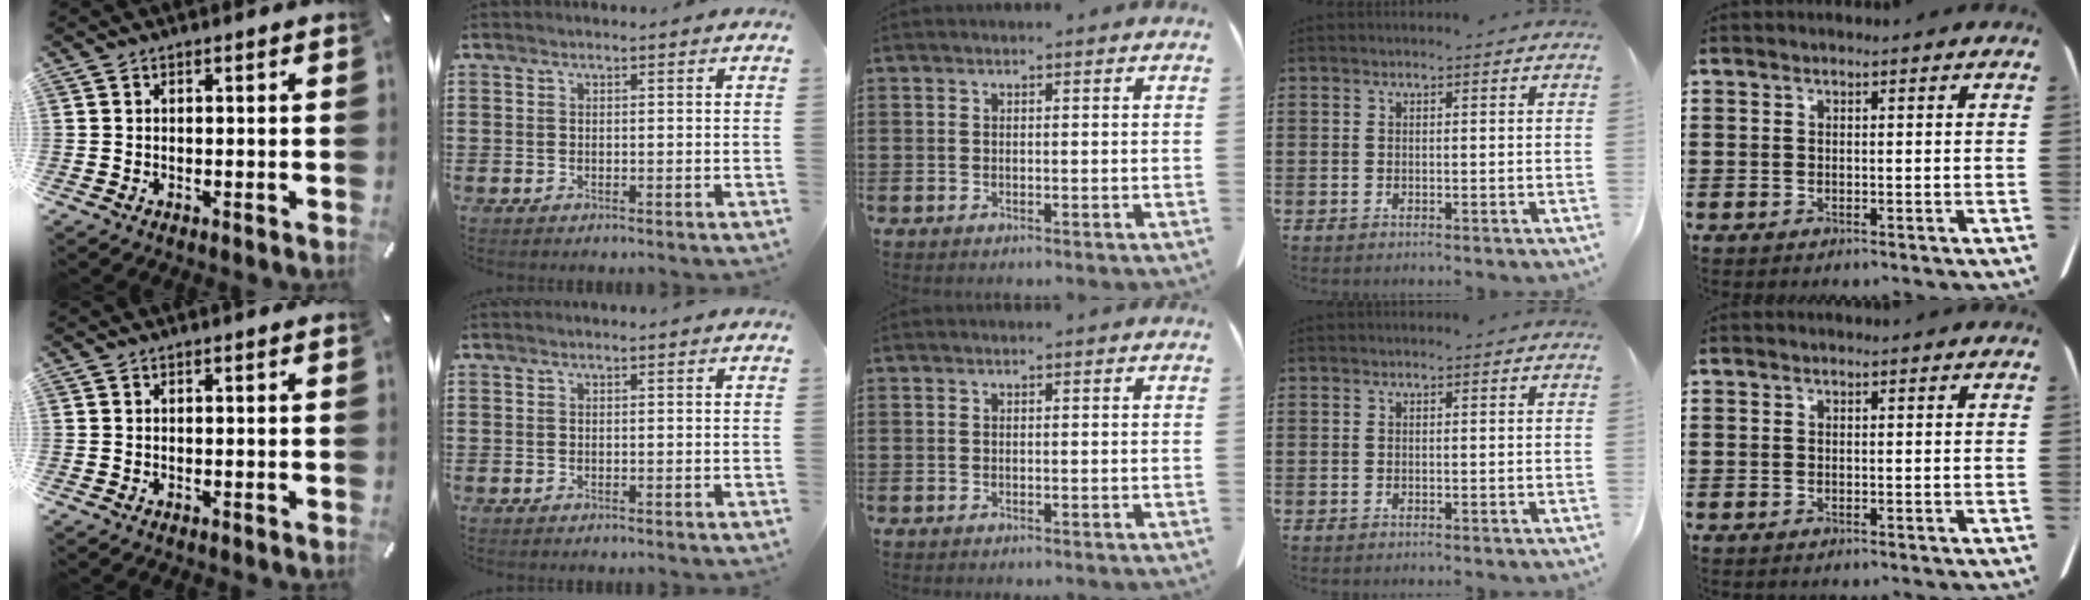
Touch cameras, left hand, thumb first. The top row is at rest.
{}